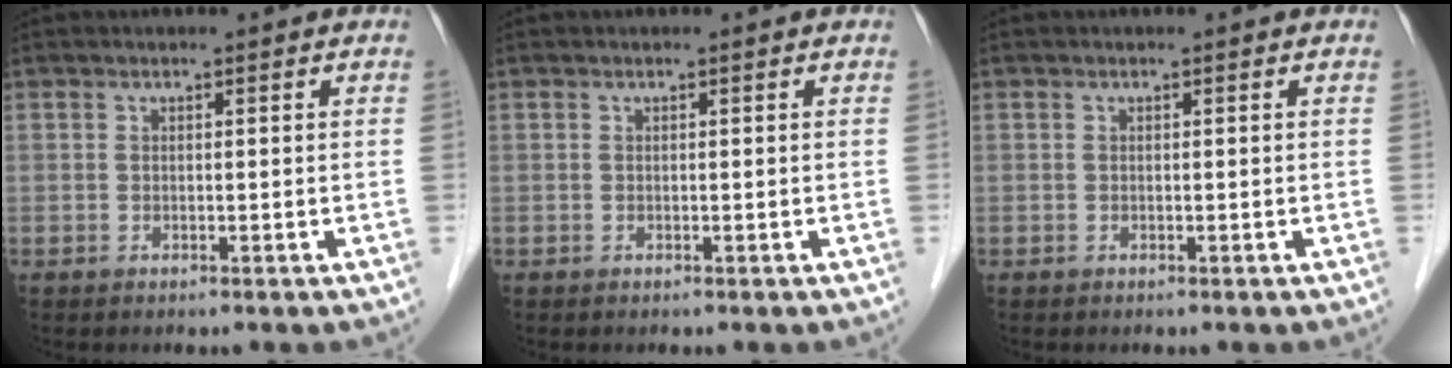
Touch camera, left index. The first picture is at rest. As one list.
[{"total": 0.0}, {"total": 0.0}]